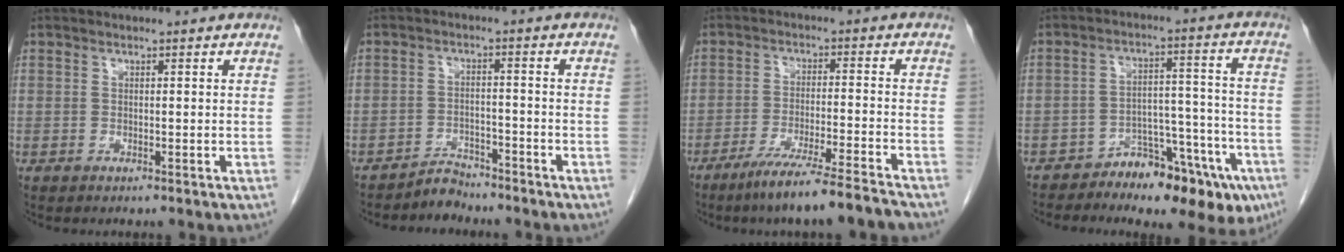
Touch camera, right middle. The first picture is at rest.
{"total": 3.4, "force": [-3.2, 0.9, -0.3], "torque": [0.008, -0.003, -0.055]}
{"total": 10.8, "force": [-8.7, -1.0, 6.3], "torque": [-0.089, -0.028, -0.144]}
{"total": 12.9, "force": [-9.1, 5.3, 7.4], "torque": [-0.064, 0.054, -0.131]}